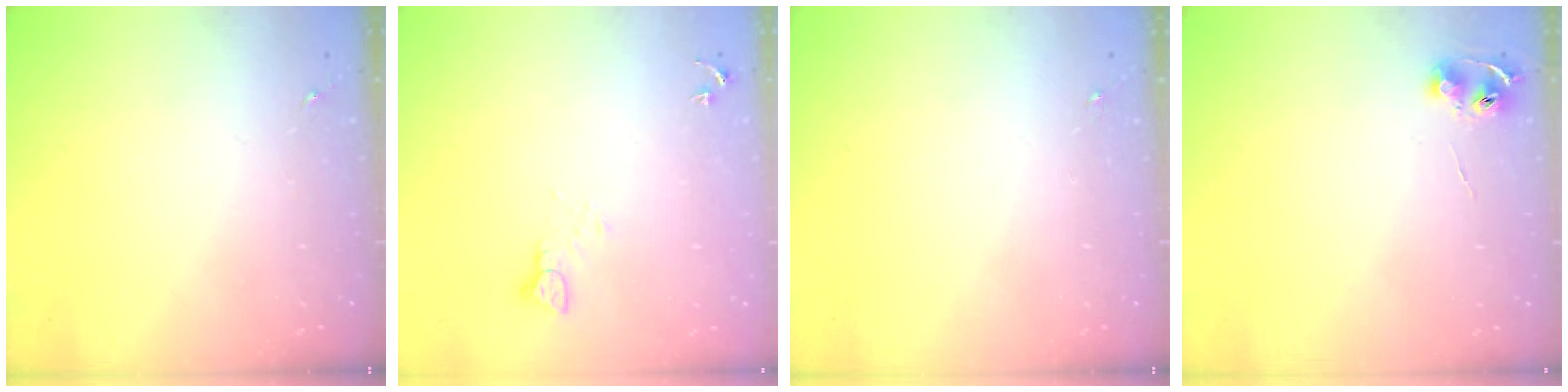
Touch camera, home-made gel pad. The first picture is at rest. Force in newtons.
{"total": 4.2, "press": 4.1, "slide": 0.4}
{"total": 0.0}
{"total": 6.4, "press": 6.4, "slide": 0.7}